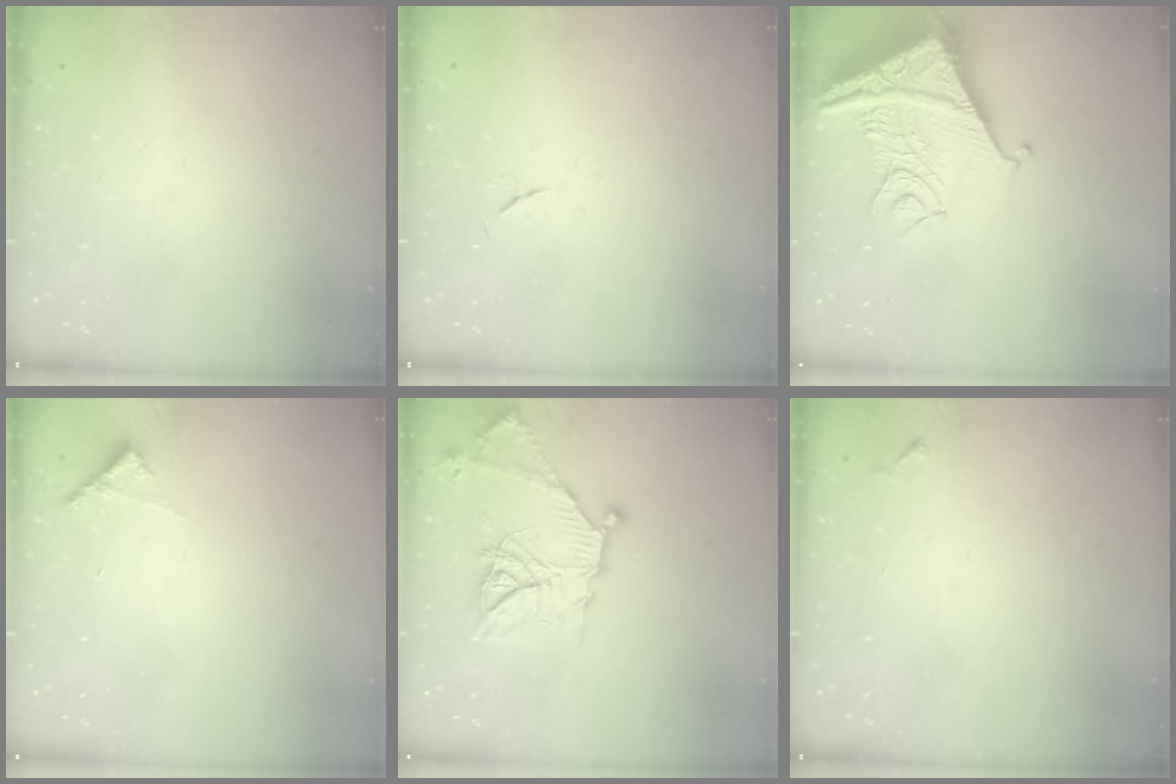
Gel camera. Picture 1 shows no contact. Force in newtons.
{"total": 3.6, "press": 3.6, "slide": 0.6}
{"total": 15.2, "press": 15.1, "slide": 1.8}
{"total": 5.4, "press": 5.4, "slide": 0.4}
{"total": 17.4, "press": 17.4, "slide": 0.5}
{"total": 4.4, "press": 4.4, "slide": 0.7}